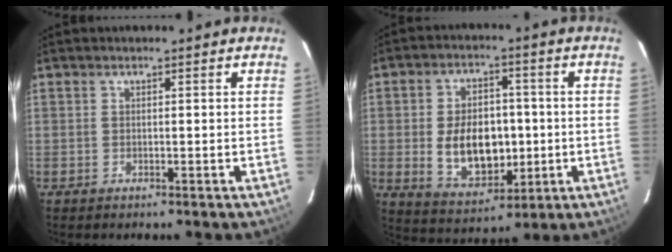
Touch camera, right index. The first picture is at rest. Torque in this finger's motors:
{"motor_torque": [0.54, 0.11, 0.71, 0.12]}